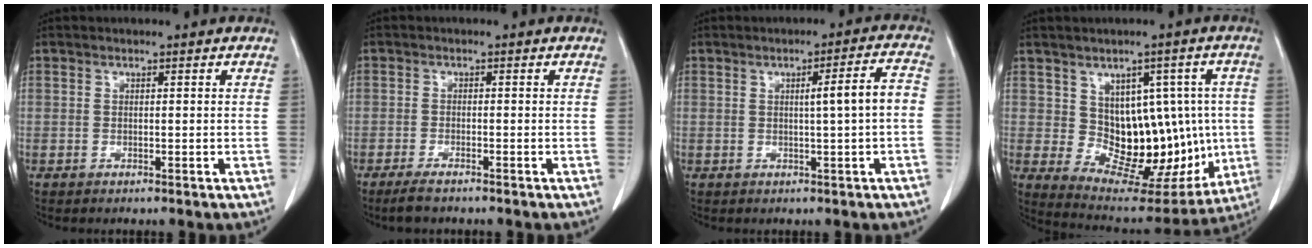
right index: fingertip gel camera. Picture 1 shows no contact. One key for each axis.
{"total": 3.0, "fx": -2.4, "fy": 0.5, "fz": 1.7, "tx": -0.039, "ty": -0.008, "tz": -0.038}
{"total": 5.0, "fx": -0.2, "fy": -0.2, "fz": 5.0, "tx": -0.073, "ty": 0.010, "tz": -0.001}
{"total": 15.0, "fx": 0.2, "fy": 9.2, "fz": 11.8, "tx": -0.140, "ty": 0.025, "tz": 0.037}